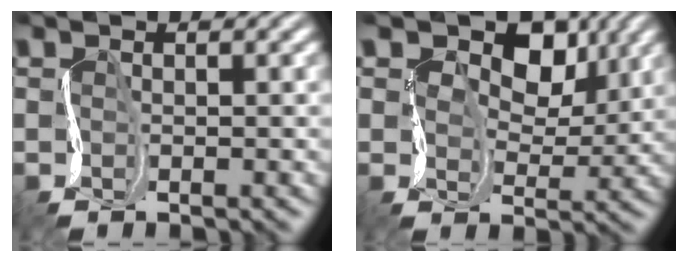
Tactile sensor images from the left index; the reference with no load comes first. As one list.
[{"total": 8.9, "force": [4.2, 5.6, 5.5], "torque": [-0.064, 0.007, 0.053]}]